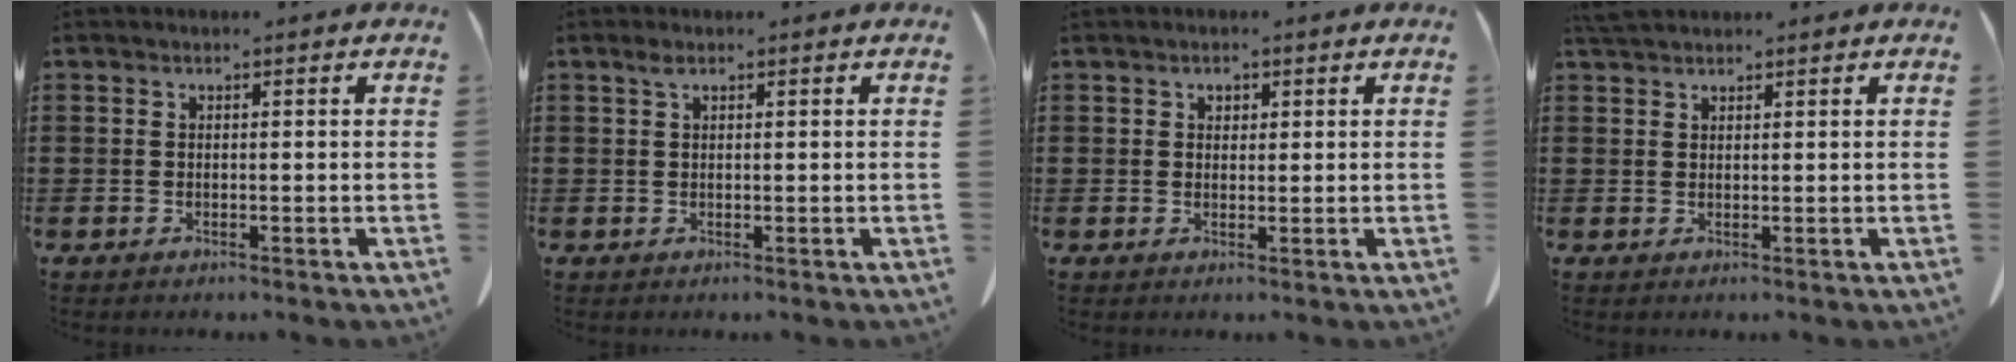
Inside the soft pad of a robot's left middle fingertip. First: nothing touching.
{"total": 1.2, "force": [0.6, 0.5, 0.9], "torque": [-0.021, 0.003, 0.010]}
{"total": 1.2, "force": [0.7, 0.8, 0.4], "torque": [-0.002, -0.001, 0.013]}
{"total": 2.3, "force": [2.1, 0.5, 0.8], "torque": [-0.022, 0.002, 0.041]}